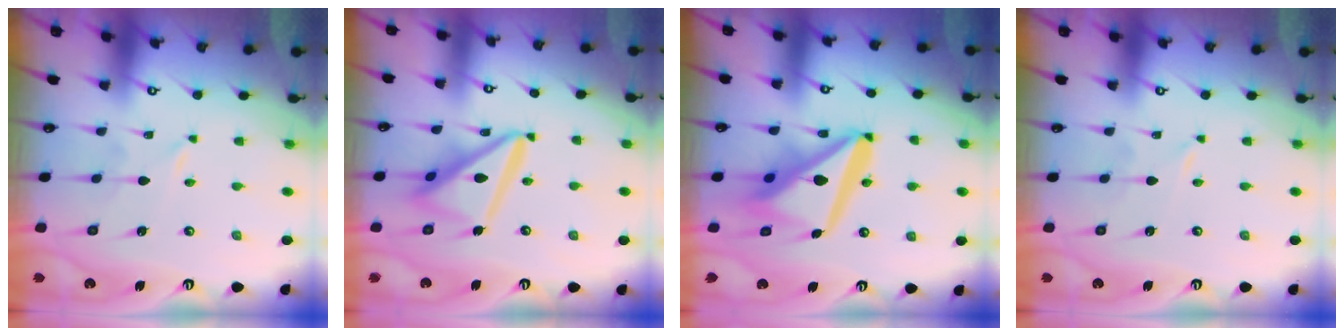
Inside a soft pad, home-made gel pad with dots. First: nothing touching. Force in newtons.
{"total": 15.3, "press": 15.2, "slide": 1.6}
{"total": 17.1, "press": 16.9, "slide": 2.2}
{"total": 0.0}